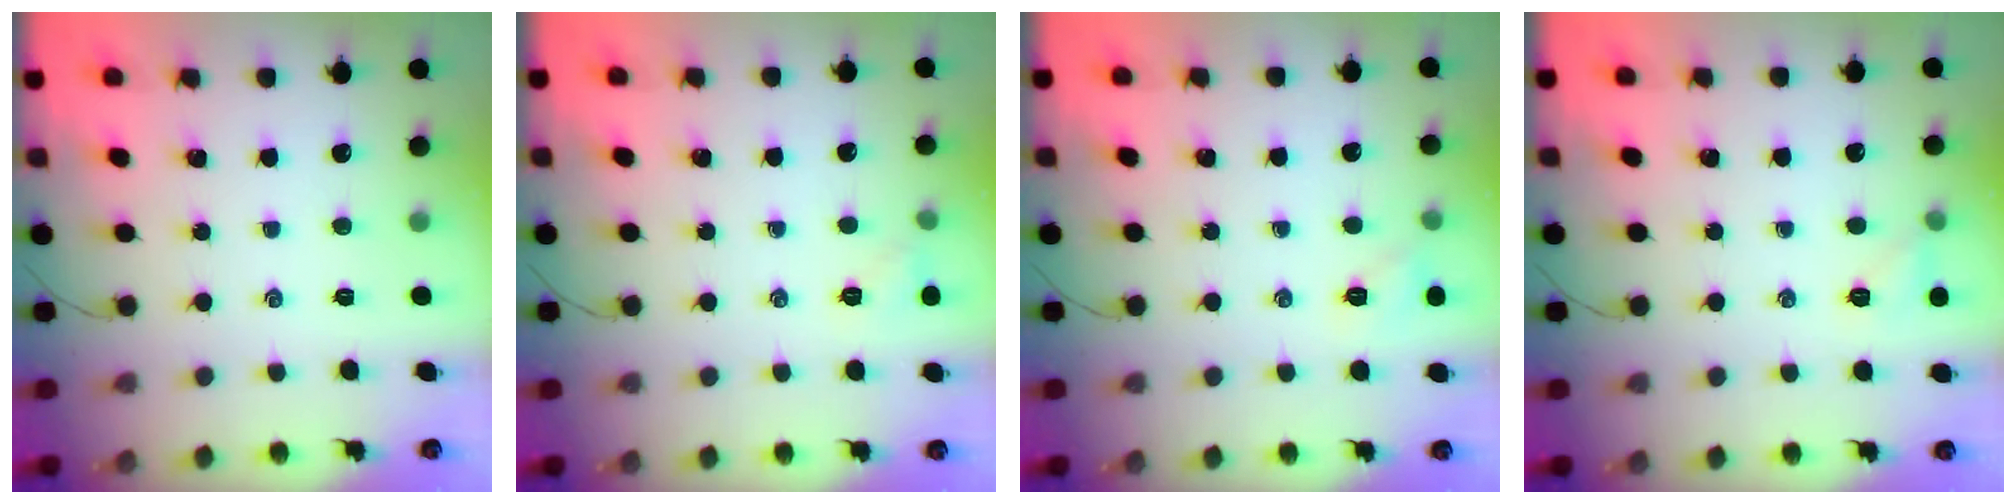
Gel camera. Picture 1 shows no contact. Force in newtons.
{"total": 4.1, "press": 3.9, "slide": 1.2}
{"total": 5.9, "press": 5.6, "slide": 1.7}
{"total": 6.2, "press": 6.0, "slide": 1.6}